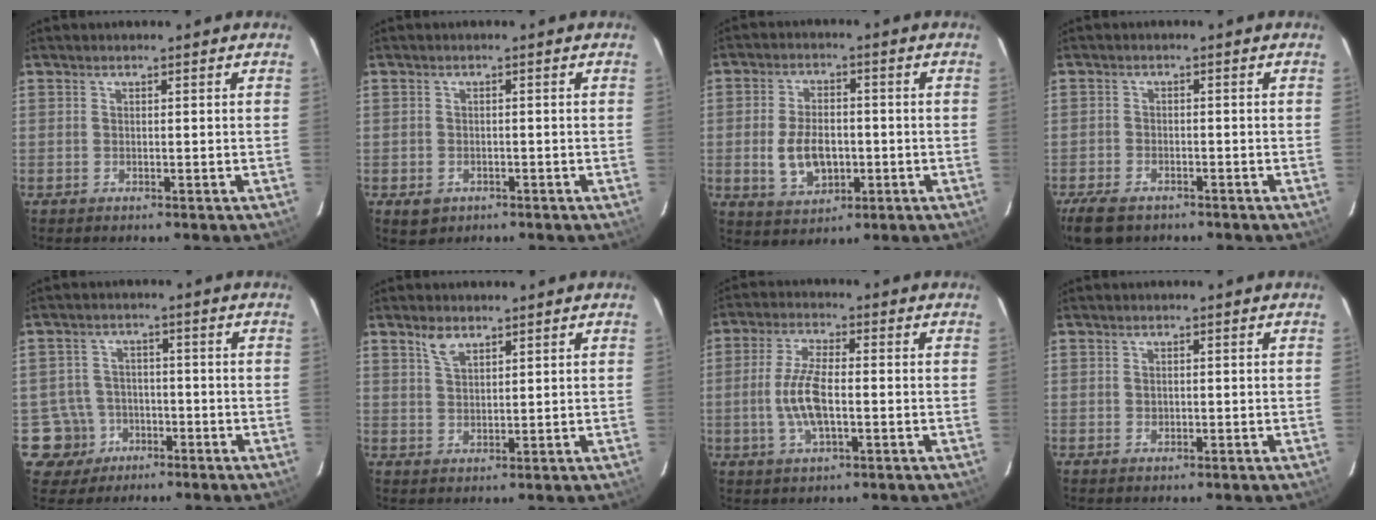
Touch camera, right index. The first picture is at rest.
{"total": 3.2, "force": [-1.4, 2.7, 1.2], "torque": [-0.028, -0.001, -0.014]}
{"total": 8.9, "force": [-1.7, 5.6, 6.7], "torque": [-0.141, 0.002, -0.019]}
{"total": 7.3, "force": [-5.3, 3.8, 3.4], "torque": [-0.095, -0.014, -0.096]}
{"total": 6.9, "force": [-2.9, 6.3, 0.1], "torque": [-0.022, 0.027, -0.044]}
{"total": 3.6, "force": [2.6, 1.6, 2.0], "torque": [-0.038, 0.004, 0.050]}
{"total": 8.3, "force": [-1.5, 2.9, 7.7], "torque": [-0.159, 0.001, -0.029]}
{"total": 0.9, "force": [0.0, 0.9, 0.4], "torque": [-0.004, 0.001, 0.000]}